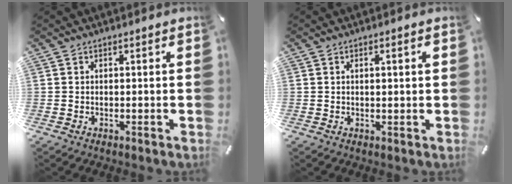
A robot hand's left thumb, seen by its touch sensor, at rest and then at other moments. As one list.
[{"total": 1.4, "force": [0.5, 0.3, 1.3], "torque": [-0.026, 0.001, 0.009]}]